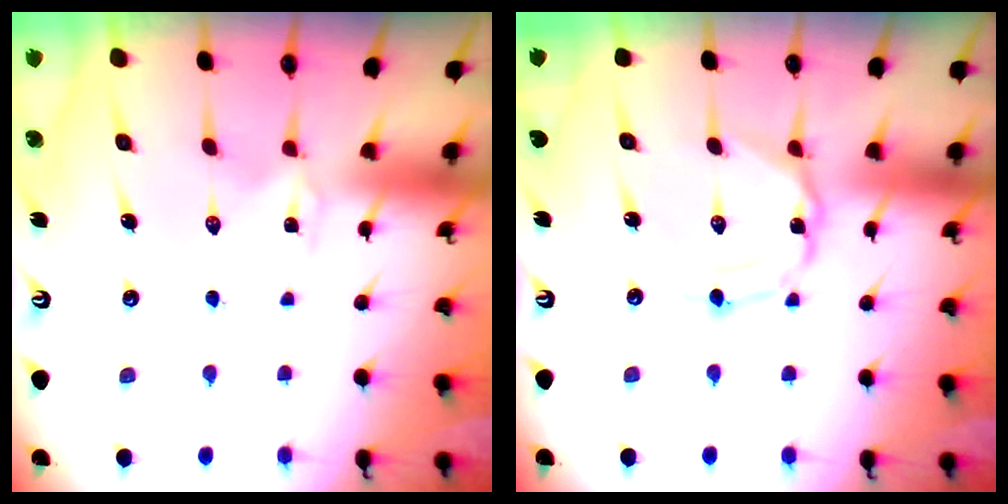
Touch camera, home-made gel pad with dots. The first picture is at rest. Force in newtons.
{"total": 1.2, "press": 1.2, "slide": 0.3}